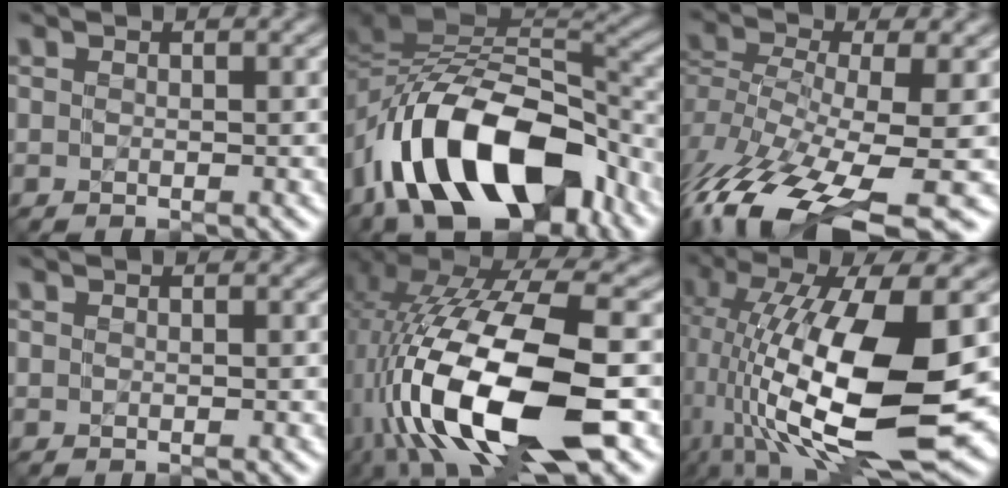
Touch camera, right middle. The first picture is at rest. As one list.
[{"total": 15.1, "force": [-7.9, 7.9, 10.2], "torque": [-0.168, 0.022, -0.145]}, {"total": 14.0, "force": [-8.1, 4.8, 10.4], "torque": [-0.234, -0.022, -0.124]}, {"total": 0.0}, {"total": 16.1, "force": [-4.6, 7.1, 13.7], "torque": [-0.277, -0.006, -0.077]}, {"total": 15.1, "force": [-0.5, 6.6, 13.6], "torque": [-0.258, -0.024, -0.004]}]